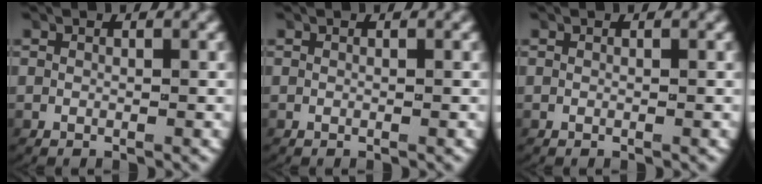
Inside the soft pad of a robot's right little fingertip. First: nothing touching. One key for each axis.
{"total": 0.0}
{"total": 0.0}